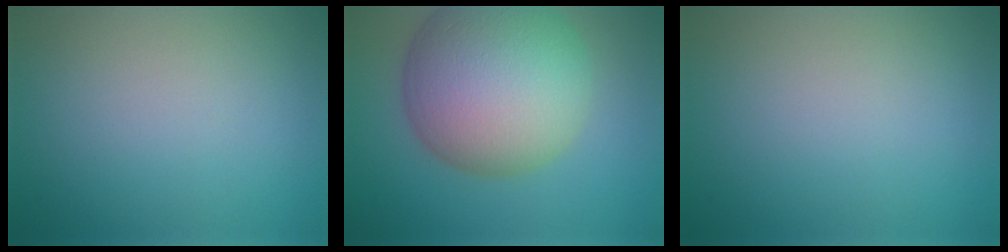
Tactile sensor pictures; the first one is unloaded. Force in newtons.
{"total": 14.2, "press": 14.2, "slide": 0.5}
{"total": 0.0}